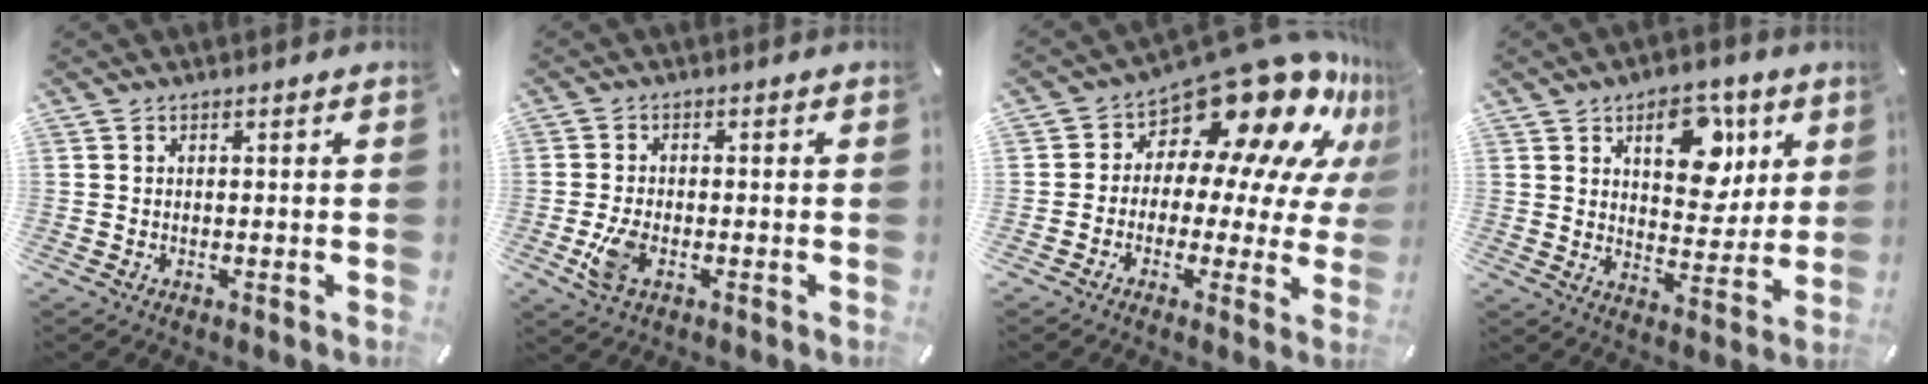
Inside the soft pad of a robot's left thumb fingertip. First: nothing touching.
{"total": 5.9, "force": [-1.8, 3.4, 4.5], "torque": [-0.106, 0.000, -0.036]}
{"total": 19.3, "force": [13.6, 8.5, 10.8], "torque": [-0.165, -0.116, 0.229]}
{"total": 14.0, "force": [6.4, 8.7, 9.0], "torque": [-0.099, -0.024, 0.103]}